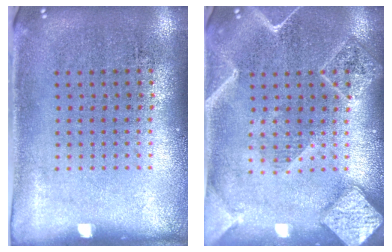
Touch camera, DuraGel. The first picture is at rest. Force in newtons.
{"total": 2.2, "press": 2.2, "slide": 0.2}